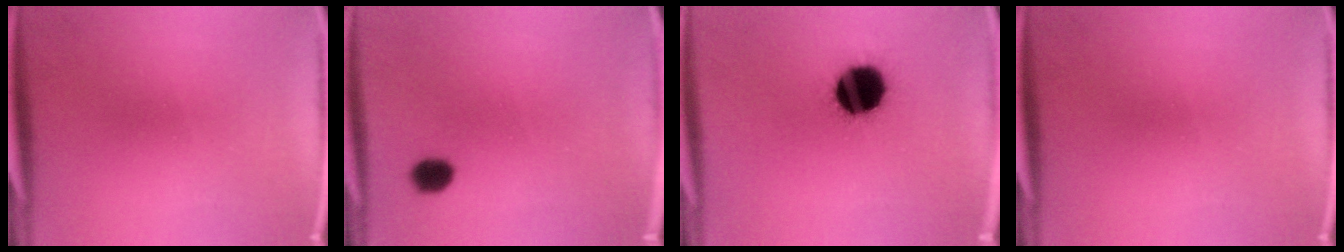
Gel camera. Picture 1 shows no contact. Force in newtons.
{"total": 3.3}
{"total": 17.1}
{"total": 0.0}